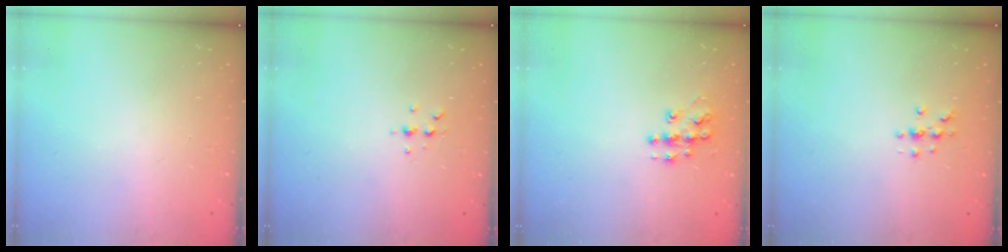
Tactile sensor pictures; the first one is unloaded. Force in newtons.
{"total": 4.4, "press": 4.3, "slide": 0.5}
{"total": 9.4, "press": 9.4, "slide": 0.5}
{"total": 3.4, "press": 3.4, "slide": 0.4}